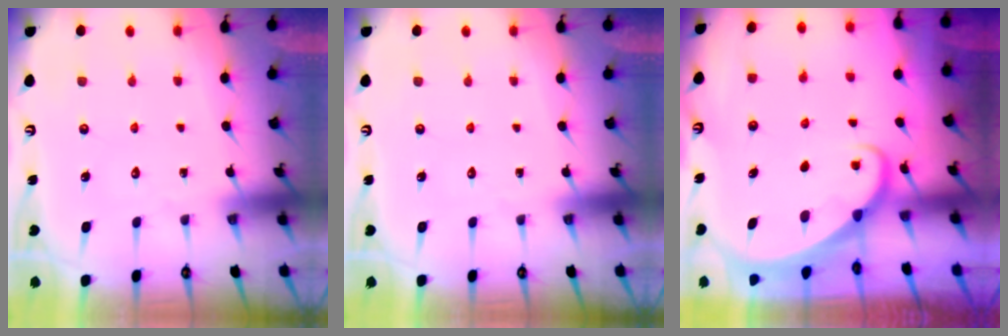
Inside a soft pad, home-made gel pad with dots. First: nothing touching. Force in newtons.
{"total": 0.0}
{"total": 1.7, "press": 1.7, "slide": 0.1}